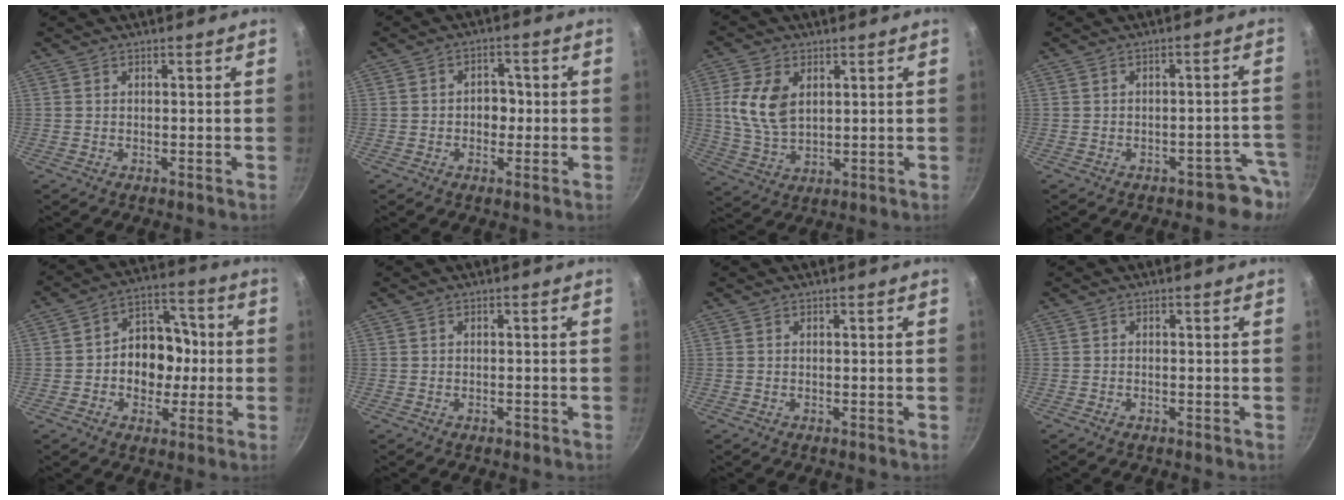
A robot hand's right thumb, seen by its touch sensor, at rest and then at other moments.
{"total": 4.3, "force": [-0.4, 3.4, 2.6], "torque": [-0.006, 0.013, -0.010]}
{"total": 9.9, "force": [2.5, 6.3, 7.3], "torque": [-0.138, -0.015, 0.051]}
{"total": 4.2, "force": [-3.3, 2.2, 1.4], "torque": [0.030, 0.043, -0.036]}
{"total": 12.7, "force": [-1.0, 10.0, 7.9], "torque": [-0.063, 0.029, -0.028]}
{"total": 0.8, "force": [-0.5, 0.5, 0.4], "torque": [-0.006, 0.004, -0.005]}
{"total": 0.0}
{"total": 0.8, "force": [-0.6, 0.4, 0.4], "torque": [-0.011, 0.002, -0.011]}